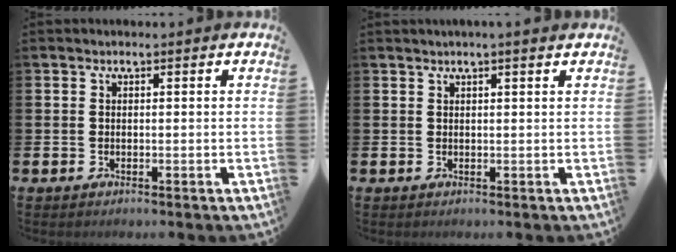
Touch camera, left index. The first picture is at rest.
{"total": 1.0, "force": [0.8, -0.2, 0.6], "torque": [-0.007, 0.000, 0.013]}